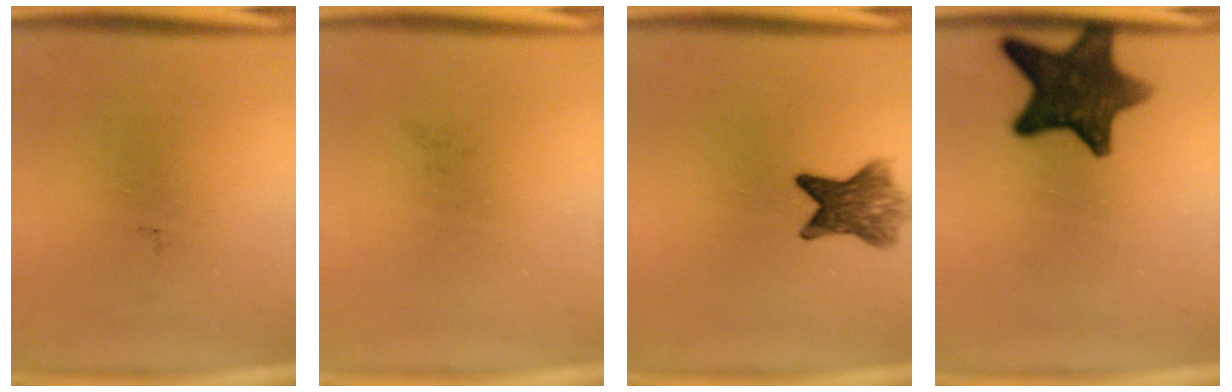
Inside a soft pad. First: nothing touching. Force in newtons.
{"total": 0.0}
{"total": 6.5}
{"total": 12.2}